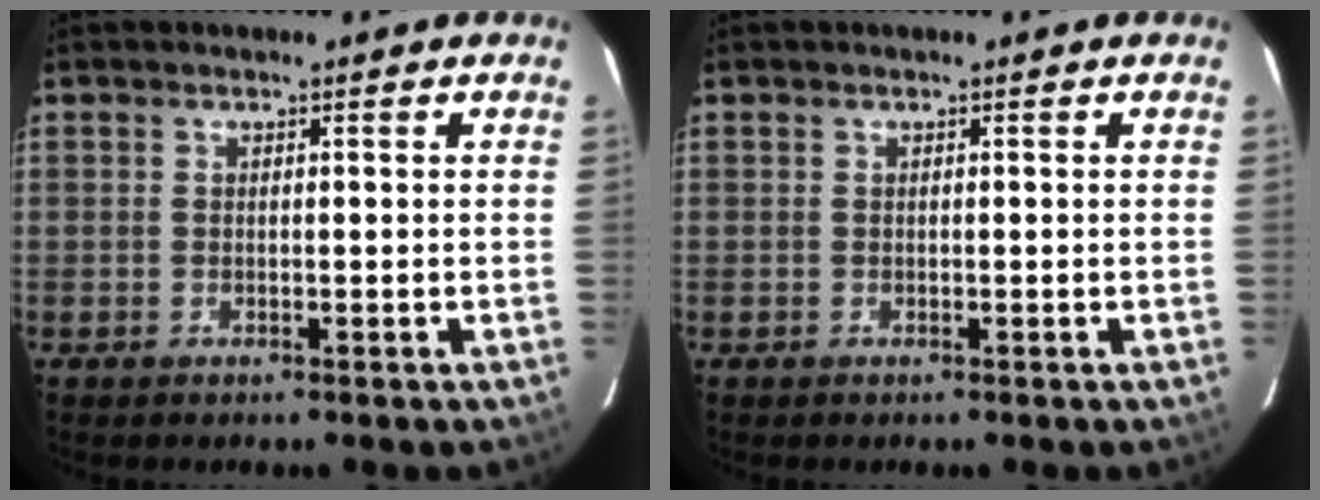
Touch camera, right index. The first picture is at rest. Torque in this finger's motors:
{"motor_torque": [0.07, 0.02, 0.03, 0.01]}